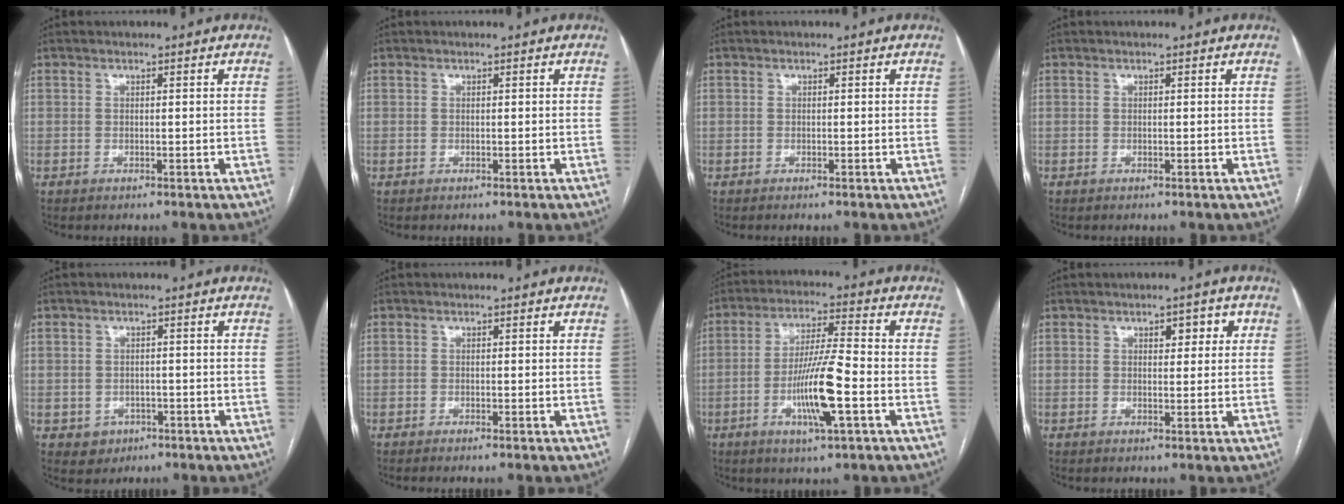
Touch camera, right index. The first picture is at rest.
{"total": 0.0}
{"total": 0.0}
{"total": 0.0}
{"total": 3.3, "force": [-1.1, 3.1, 0.6], "torque": [-0.002, 0.009, -0.005]}
{"total": 0.6, "force": [-0.4, -0.1, 0.4], "torque": [-0.010, 0.000, -0.007]}
{"total": 11.1, "force": [-3.4, 0.6, 10.6], "torque": [-0.201, -0.008, -0.063]}
{"total": 3.2, "force": [1.3, 1.6, 2.5], "torque": [-0.031, 0.009, 0.017]}